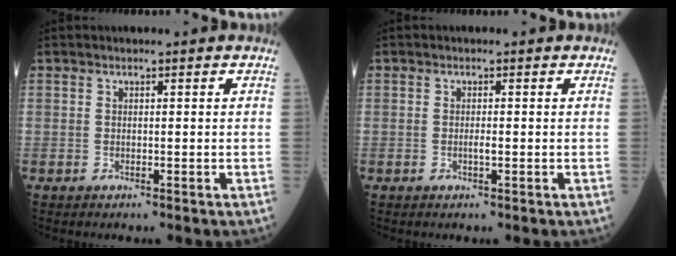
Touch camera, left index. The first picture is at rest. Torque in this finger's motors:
{"motor_torque": [0.05, 0.09, 0.01, 0.00]}